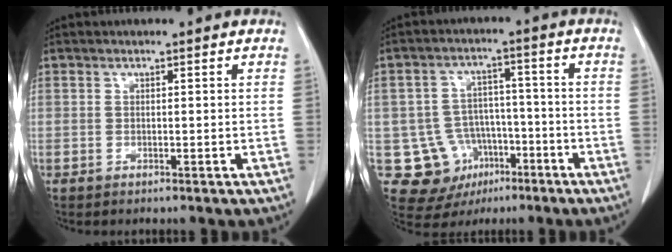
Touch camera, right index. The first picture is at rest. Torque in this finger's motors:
{"motor_torque": [-0.04, -0.11, -0.23, -0.11]}